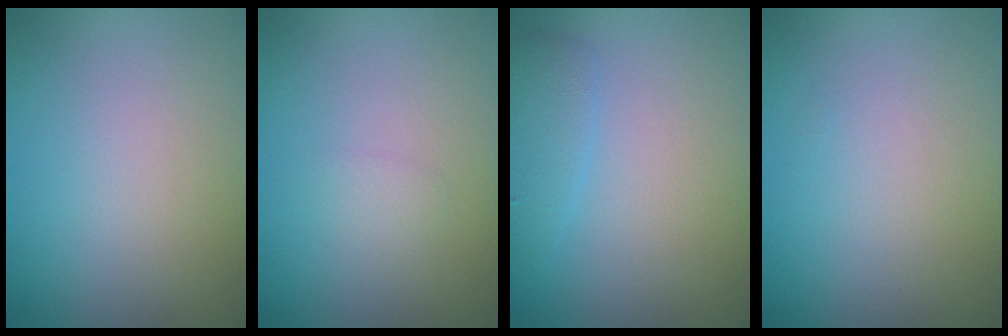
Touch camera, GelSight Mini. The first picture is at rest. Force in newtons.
{"total": 0.9, "press": 0.9, "slide": 0.1}
{"total": 1.8, "press": 1.8, "slide": 0.2}
{"total": 0.0}